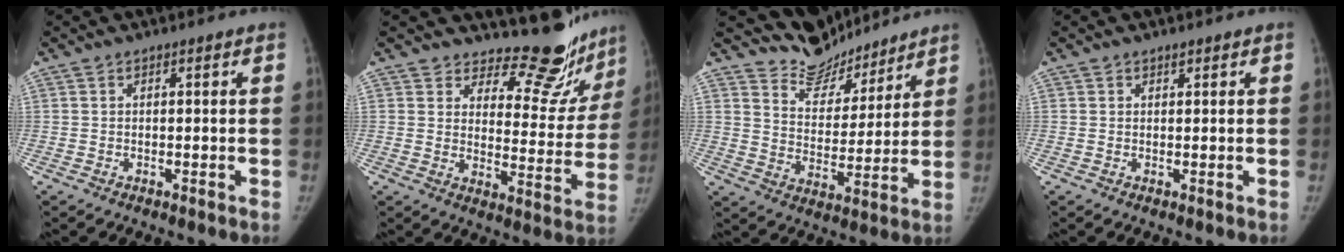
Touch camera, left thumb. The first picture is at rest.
{"total": 14.7, "force": [13.8, 4.7, 2.4], "torque": [0.031, -0.136, 0.165]}
{"total": 10.1, "force": [9.6, 3.3, -0.1], "torque": [0.034, -0.075, 0.177]}
{"total": 0.5, "force": [0.5, 0.3, 0.1], "torque": [0.006, -0.003, 0.004]}